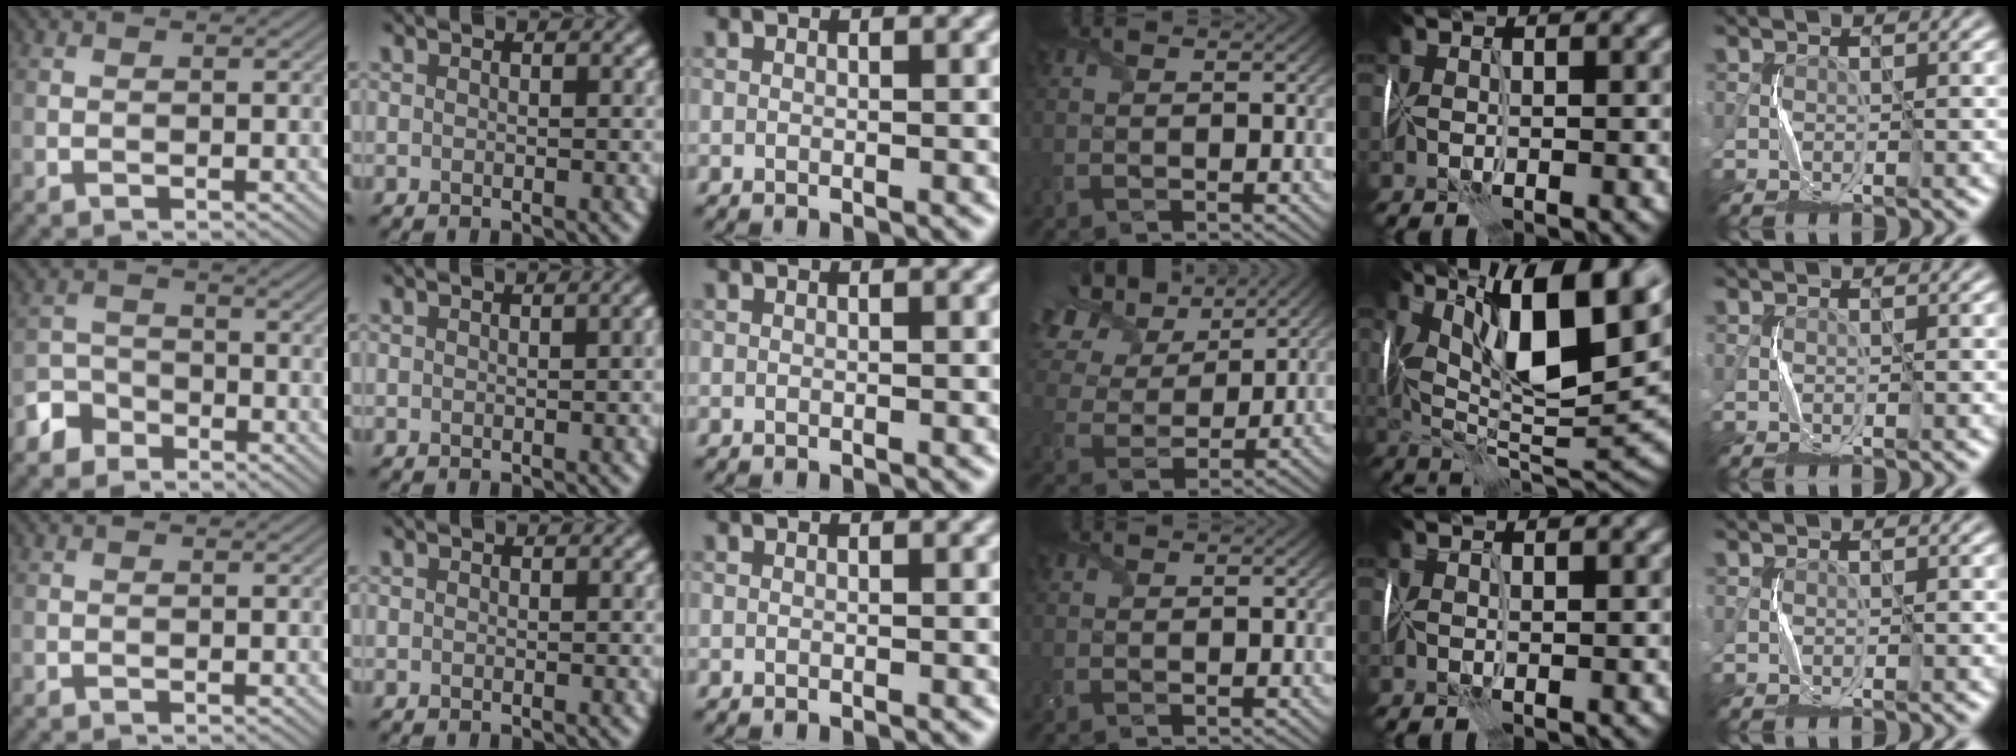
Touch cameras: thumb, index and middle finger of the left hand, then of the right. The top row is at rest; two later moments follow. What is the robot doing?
{"motion": "fold", "object": "tissue"}